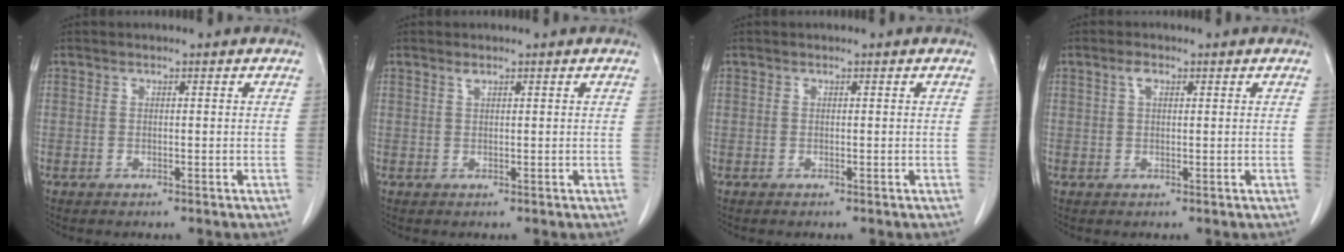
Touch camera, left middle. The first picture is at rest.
{"total": 0.6, "force": [0.5, 0.1, 0.4], "torque": [-0.011, 0.000, 0.010]}
{"total": 0.0}
{"total": 1.7, "force": [0.8, 0.8, 1.3], "torque": [-0.025, 0.007, 0.014]}